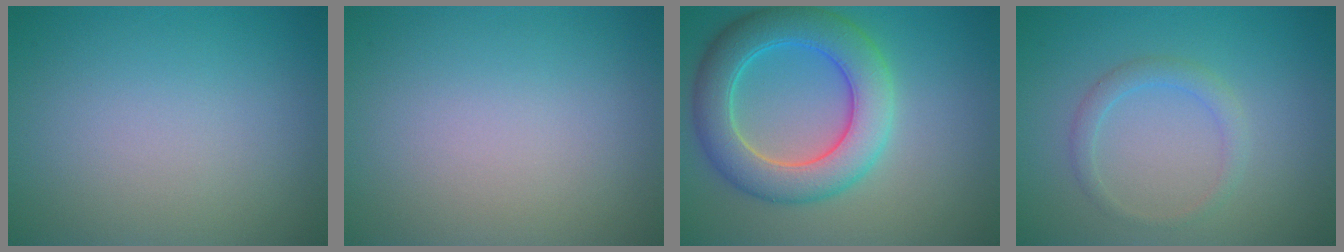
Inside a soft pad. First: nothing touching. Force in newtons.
{"total": 0.0}
{"total": 7.2, "press": 7.1, "slide": 0.7}
{"total": 1.7, "press": 1.7, "slide": 0.1}